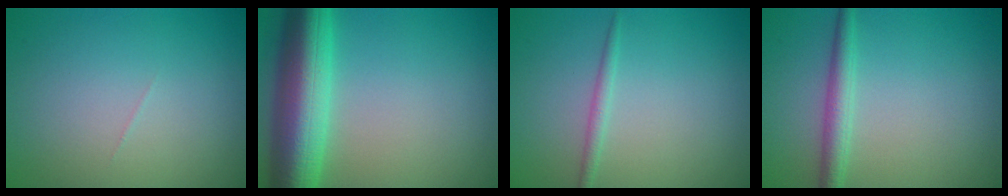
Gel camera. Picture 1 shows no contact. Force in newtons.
{"total": 9.5, "press": 9.5, "slide": 0.1}
{"total": 1.1, "press": 1.1, "slide": 0.1}
{"total": 2.4, "press": 2.4, "slide": 0.0}